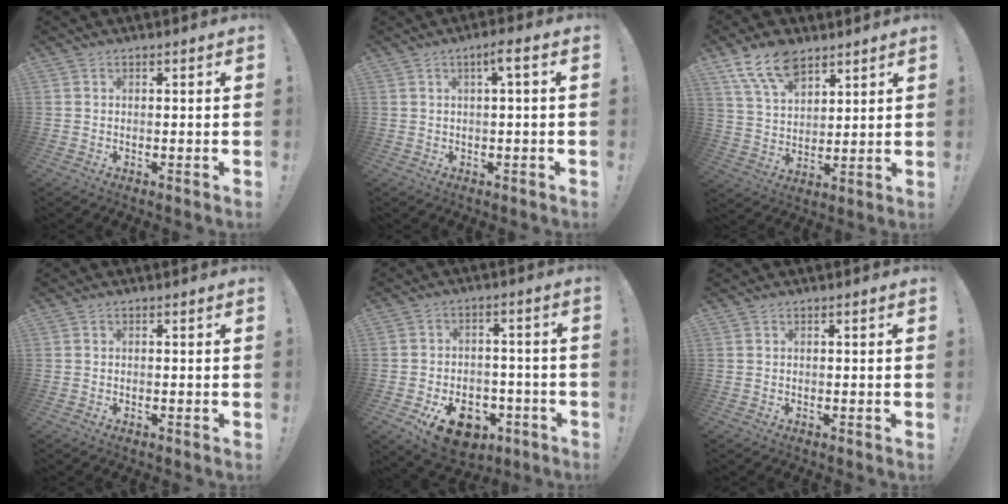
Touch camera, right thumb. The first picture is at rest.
{"total": 3.6, "force": [0.7, 0.1, 3.5], "torque": [-0.059, -0.001, 0.005]}
{"total": 12.6, "force": [8.5, 6.6, 6.4], "torque": [-0.117, -0.040, 0.163]}
{"total": 0.0}
{"total": 13.0, "force": [-6.6, 8.4, 7.4], "torque": [-0.100, 0.053, -0.104]}
{"total": 0.0}